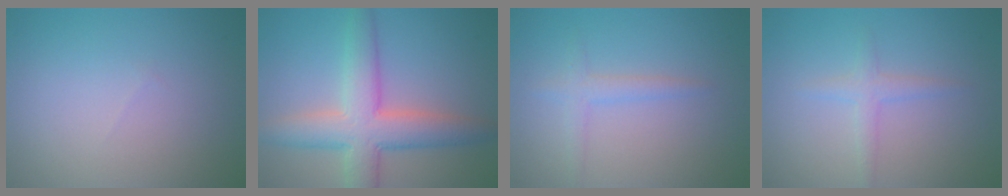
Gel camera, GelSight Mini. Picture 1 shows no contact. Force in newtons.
{"total": 7.1, "press": 7.1, "slide": 0.2}
{"total": 1.7, "press": 1.7, "slide": 0.1}
{"total": 1.6, "press": 1.6, "slide": 0.1}